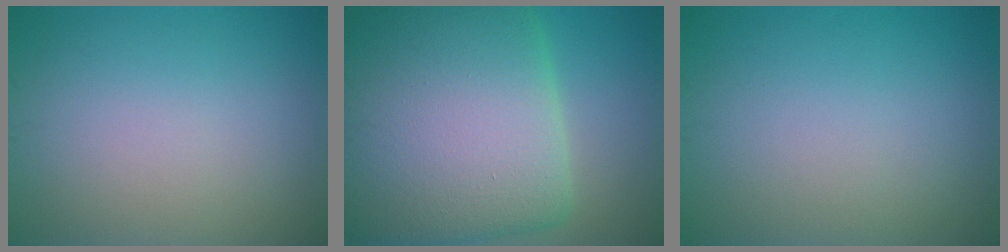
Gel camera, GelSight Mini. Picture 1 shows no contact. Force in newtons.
{"total": 16.8, "press": 16.8, "slide": 0.3}
{"total": 0.0}